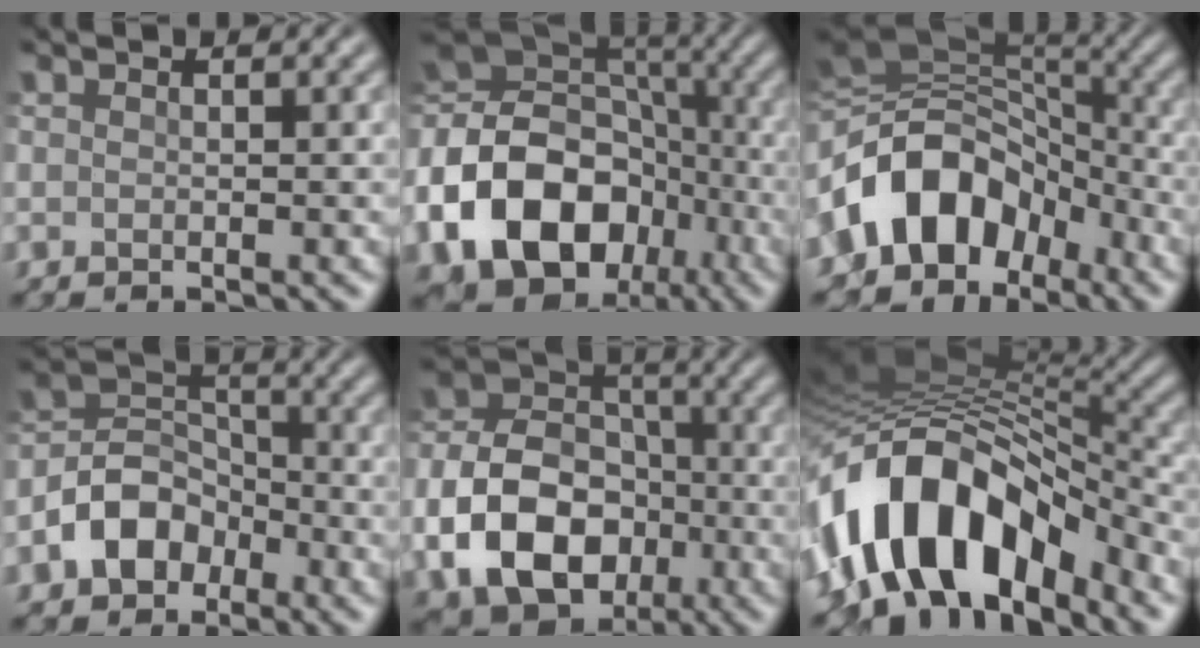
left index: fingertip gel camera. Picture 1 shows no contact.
{"total": 19.4, "force": [-7.3, 15.1, 9.8], "torque": [-0.198, -0.022, -0.132]}
{"total": 11.0, "force": [-4.2, 8.2, 6.1], "torque": [-0.101, 0.022, -0.095]}
{"total": 5.7, "force": [-2.9, 4.1, 2.6], "torque": [-0.038, 0.004, -0.064]}
{"total": 11.4, "force": [-4.0, 8.2, 6.8], "torque": [-0.136, -0.005, -0.079]}
{"total": 12.7, "force": [-6.9, 6.8, 8.2], "torque": [-0.127, 0.010, -0.126]}